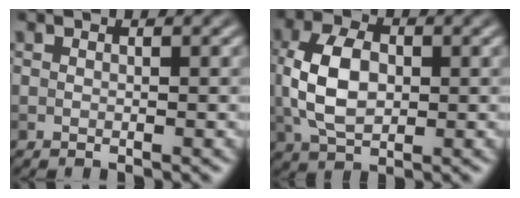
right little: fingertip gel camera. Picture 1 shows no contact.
{"total": 6.3, "force": [0.1, 4.1, 4.8], "torque": [-0.107, 0.003, 0.001]}